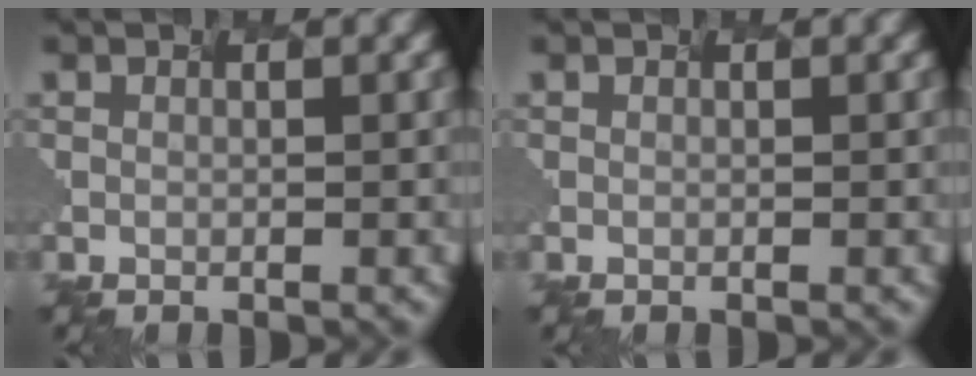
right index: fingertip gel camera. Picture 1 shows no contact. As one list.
[{"total": 0.0}]